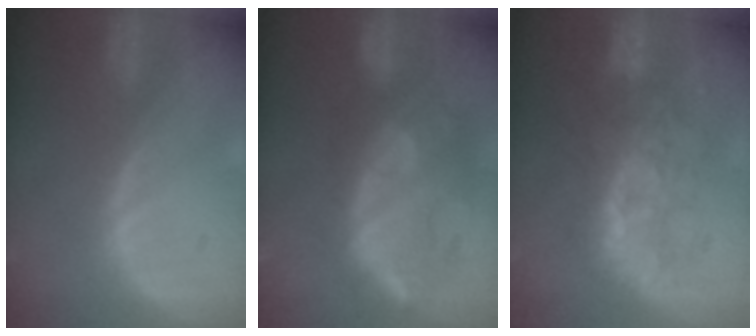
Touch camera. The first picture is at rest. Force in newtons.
{"total": 11.1, "press": 10.3, "slide": 4.1}
{"total": 9.5, "press": 8.4, "slide": 4.4}